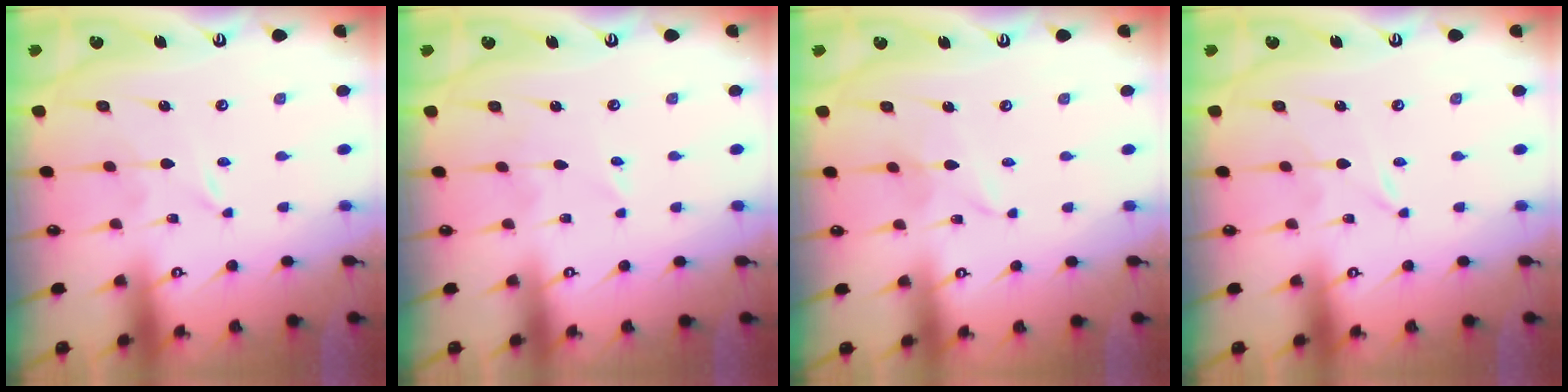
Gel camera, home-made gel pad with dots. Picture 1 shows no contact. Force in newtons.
{"total": 3.5, "press": 3.5, "slide": 0.3}
{"total": 2.4, "press": 2.4, "slide": 0.2}
{"total": 0.0}